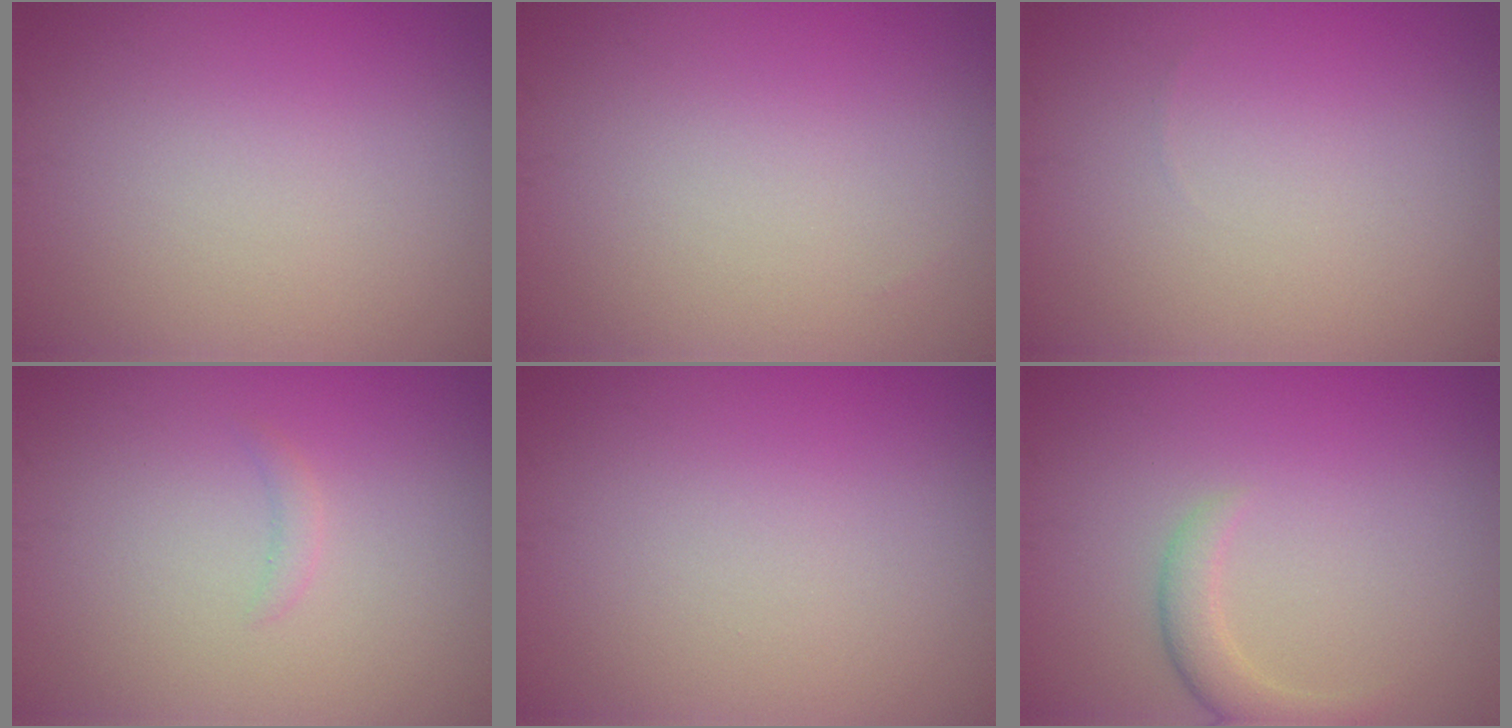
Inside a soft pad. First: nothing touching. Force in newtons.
{"total": 0.0}
{"total": 0.0}
{"total": 0.7, "press": 0.7, "slide": 0.1}
{"total": 0.0}
{"total": 2.2, "press": 2.2, "slide": 0.2}